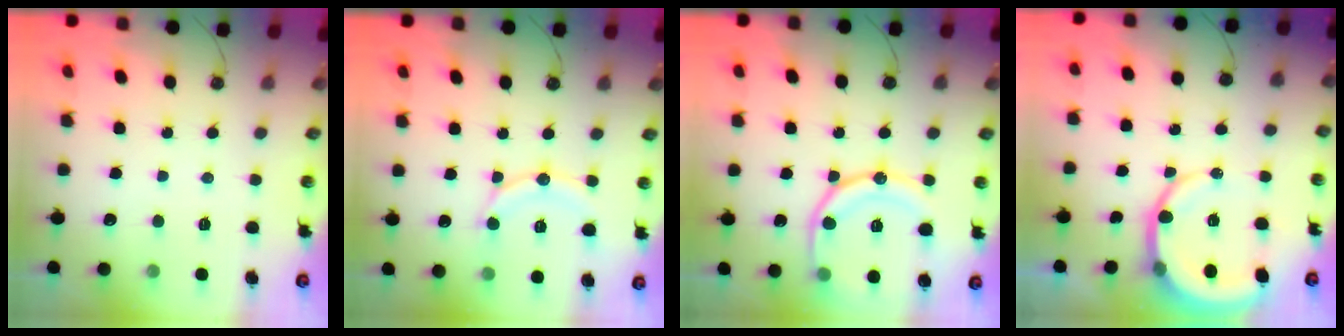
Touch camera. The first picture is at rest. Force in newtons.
{"total": 12.0, "press": 11.9, "slide": 1.2}
{"total": 17.2, "press": 17.1, "slide": 2.0}
{"total": 9.3, "press": 9.1, "slide": 1.4}